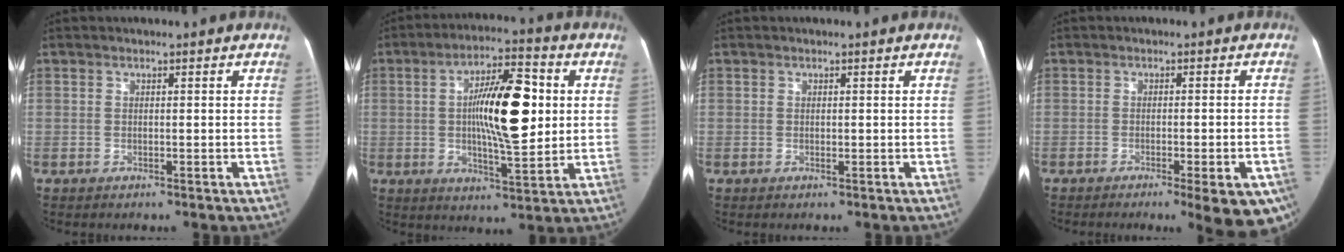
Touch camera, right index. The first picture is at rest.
{"total": 14.1, "force": [1.5, 3.6, 13.5], "torque": [-0.223, 0.018, 0.022]}
{"total": 0.0}
{"total": 9.7, "force": [-6.1, 1.4, 7.4], "torque": [-0.053, 0.001, -0.080]}